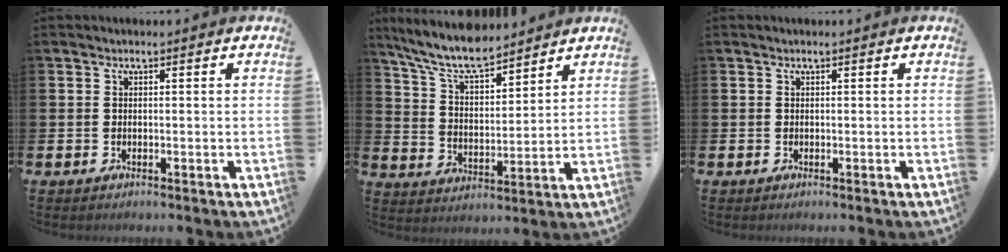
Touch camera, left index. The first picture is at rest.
{"total": 8.3, "force": [7.6, 1.6, 3.0], "torque": [-0.093, -0.036, 0.136]}
{"total": 0.0}